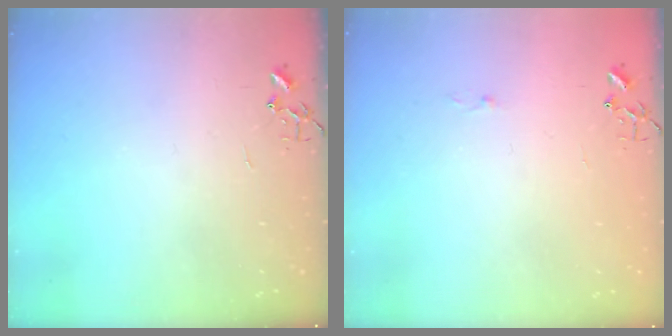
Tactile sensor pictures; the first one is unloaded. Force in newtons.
{"total": 2.6, "press": 2.6, "slide": 0.4}